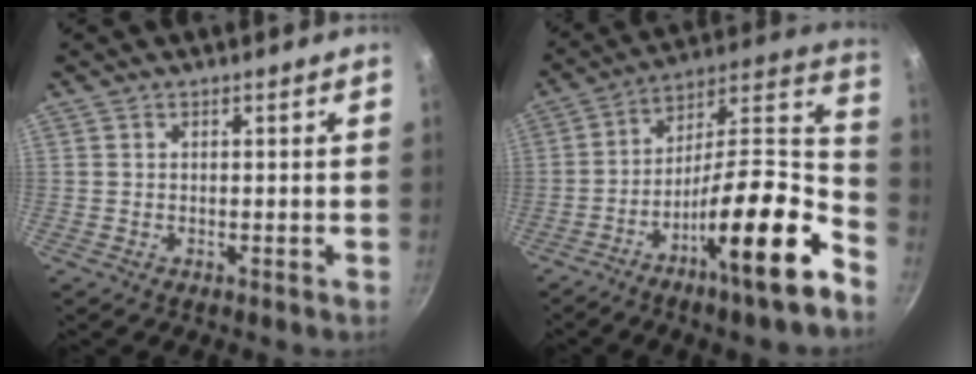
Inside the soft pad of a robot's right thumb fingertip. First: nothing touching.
{"total": 23.0, "force": [-11.8, 5.3, 19.0], "torque": [-0.247, 0.082, -0.208]}